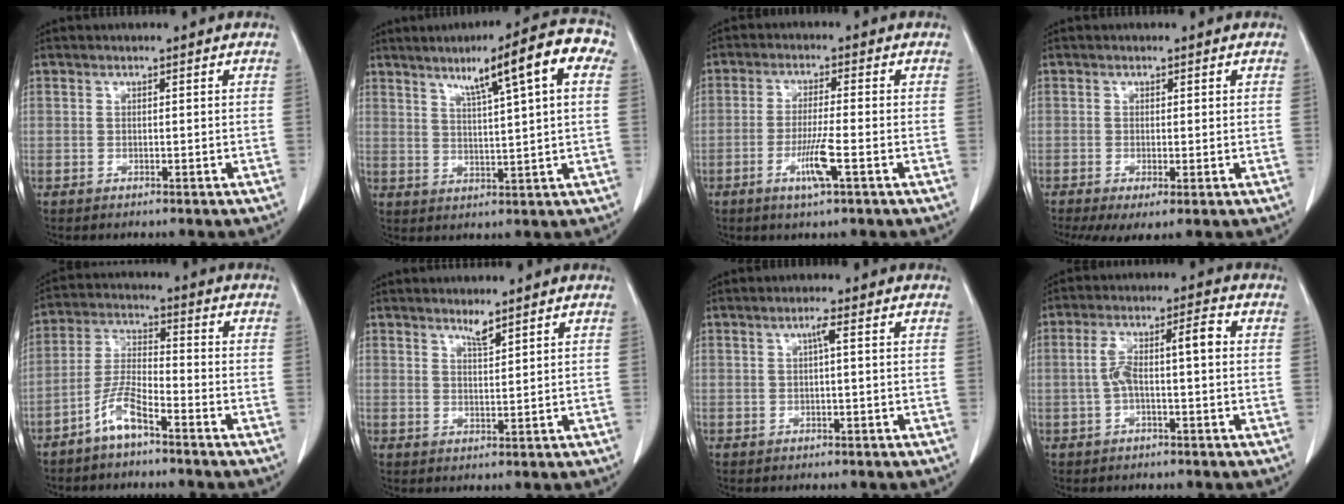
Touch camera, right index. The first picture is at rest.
{"total": 12.4, "force": [5.6, 0.6, 11.0], "torque": [-0.160, 0.018, 0.075]}
{"total": 5.5, "force": [-2.3, -0.2, 5.1], "torque": [-0.100, -0.011, -0.041]}
{"total": 4.6, "force": [-2.0, 1.5, 3.9], "torque": [-0.065, -0.016, -0.032]}
{"total": 6.4, "force": [-4.4, 1.1, 4.4], "torque": [-0.101, 0.002, -0.092]}
{"total": 2.0, "force": [1.8, 0.0, 1.0], "torque": [-0.019, -0.007, 0.035]}
{"total": 1.4, "force": [0.3, -0.1, 1.4], "torque": [-0.025, 0.004, 0.004]}
{"total": 6.4, "force": [-0.1, 1.2, 6.3], "torque": [-0.127, 0.034, 0.002]}